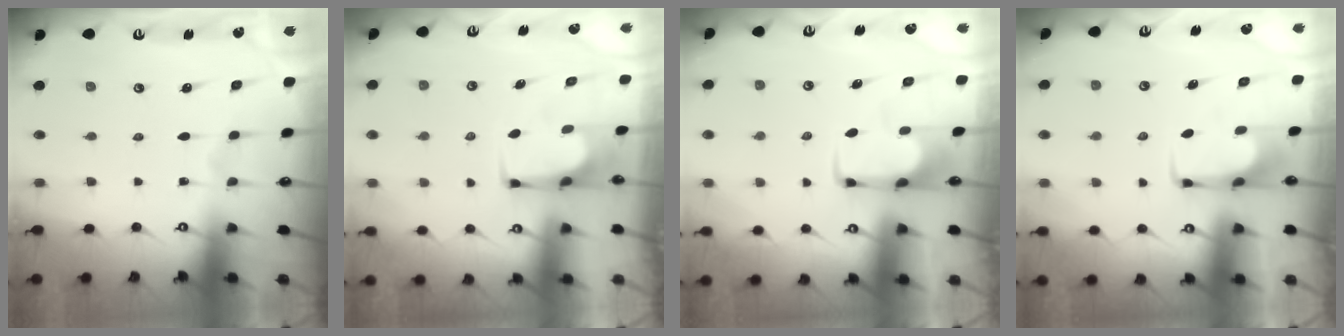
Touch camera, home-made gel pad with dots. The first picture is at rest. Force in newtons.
{"total": 1.5, "press": 1.5, "slide": 0.3}
{"total": 2.0, "press": 2.0, "slide": 0.4}
{"total": 1.7, "press": 1.6, "slide": 0.5}